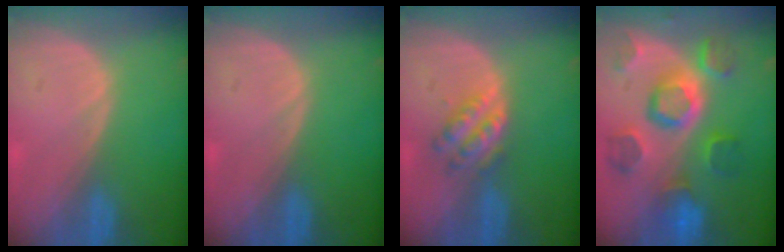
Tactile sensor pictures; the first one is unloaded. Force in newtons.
{"total": 0.0}
{"total": 4.7, "press": 4.6, "slide": 1.2}
{"total": 11.1, "press": 9.9, "slide": 5.2}